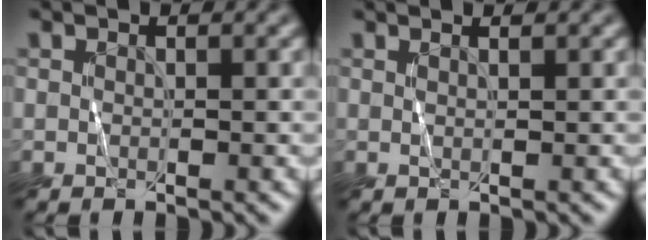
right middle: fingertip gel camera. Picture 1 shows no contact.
{"total": 0.7, "force": [0.5, -0.3, 0.3], "torque": [-0.008, -0.001, 0.007]}